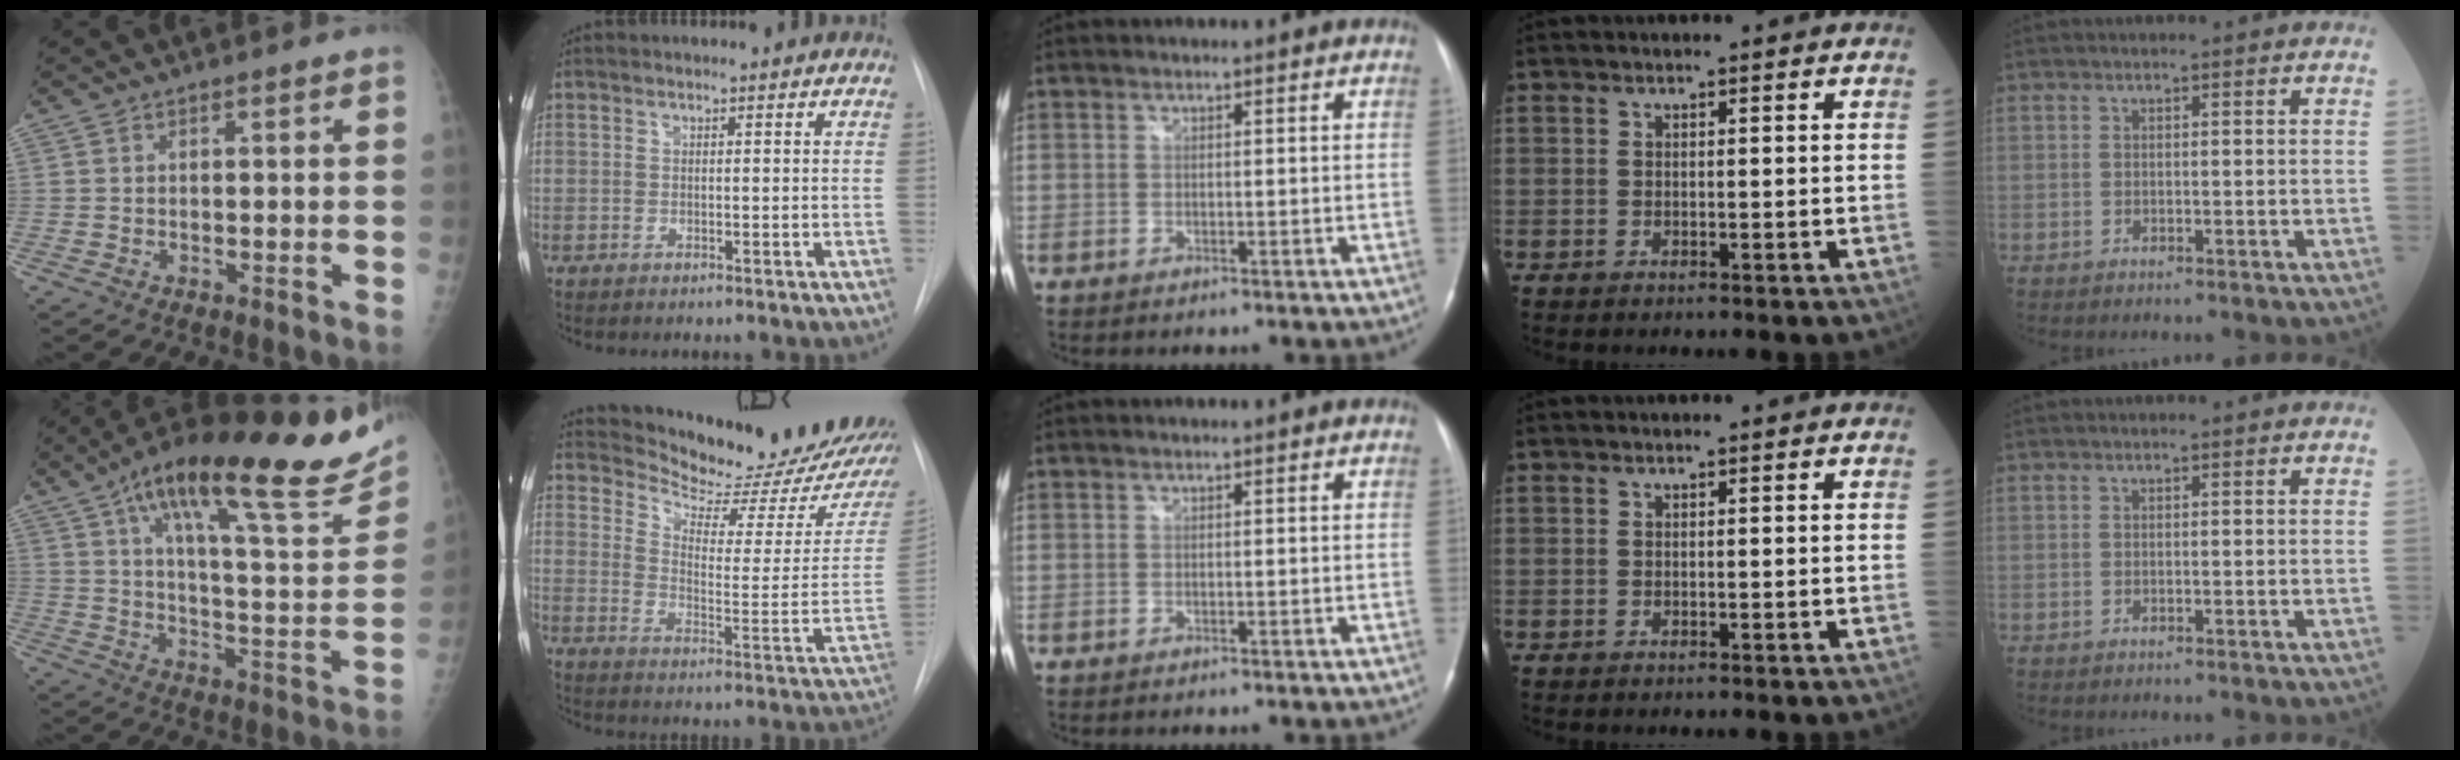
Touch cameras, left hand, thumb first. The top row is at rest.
{"thumb": {"total": 28.9, "force": [17.4, 7.5, 21.8], "torque": [-0.299, -0.035, 0.262]}, "index": {"total": 16.7, "force": [15.8, 0.6, 5.3], "torque": [-0.089, -0.095, 0.213]}}